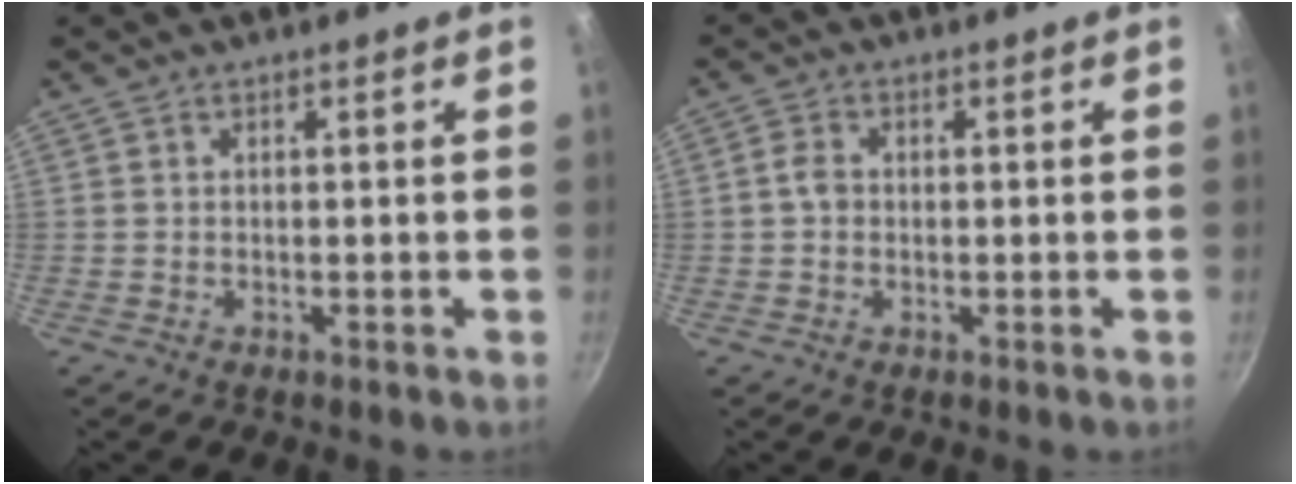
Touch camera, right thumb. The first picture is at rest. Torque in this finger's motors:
{"motor_torque": [-0.40, 0.04, -0.03, -0.04, -0.01]}